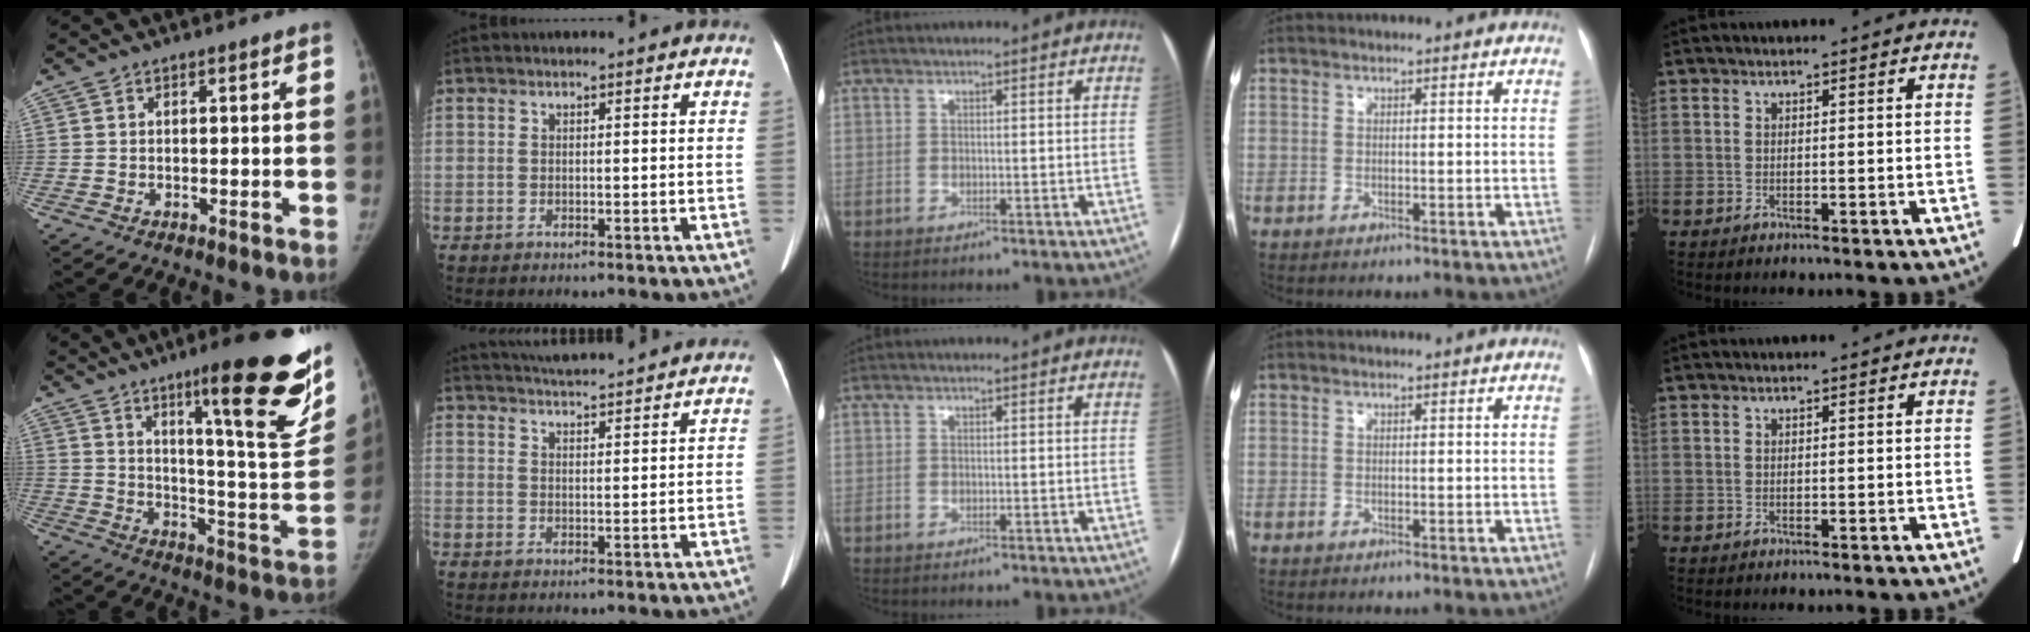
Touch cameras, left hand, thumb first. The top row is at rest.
{"thumb": {"total": 26.5, "force": [14.9, 4.5, 21.5], "torque": [-0.267, -0.071, 0.224]}, "index": {"total": 12.2, "force": [11.5, 0.6, 4.2], "torque": [-0.073, 0.021, 0.158]}}